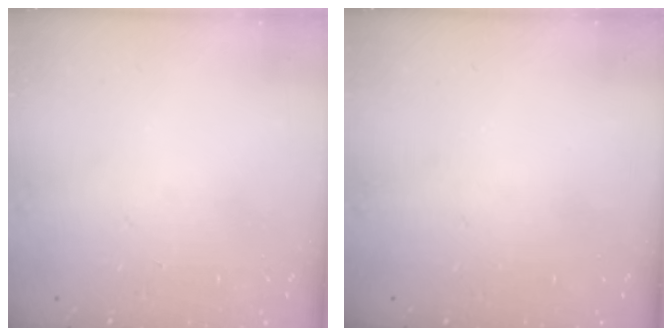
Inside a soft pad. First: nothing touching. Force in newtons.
{"total": 0.0}